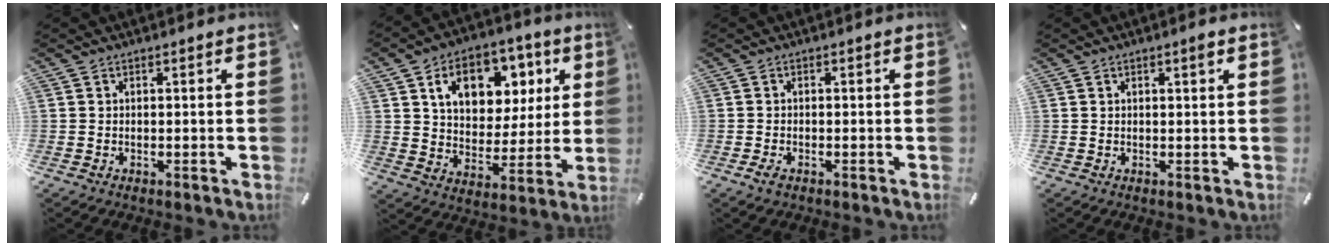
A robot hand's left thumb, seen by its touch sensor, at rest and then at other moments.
{"total": 14.8, "force": [6.4, 10.8, 7.9], "torque": [-0.121, -0.018, 0.115]}
{"total": 1.3, "force": [-0.9, 0.7, 0.8], "torque": [-0.014, 0.002, -0.016]}
{"total": 1.3, "force": [0.7, 0.2, 1.1], "torque": [-0.014, -0.002, 0.009]}